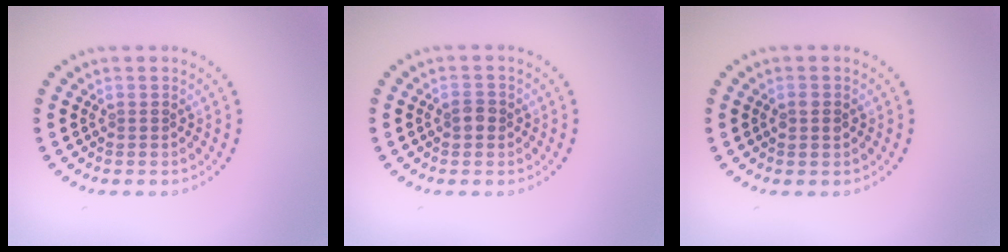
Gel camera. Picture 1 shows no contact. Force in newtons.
{"total": 1.4, "press": 1.4, "slide": 0.1}
{"total": 1.5, "press": 1.5, "slide": 0.1}